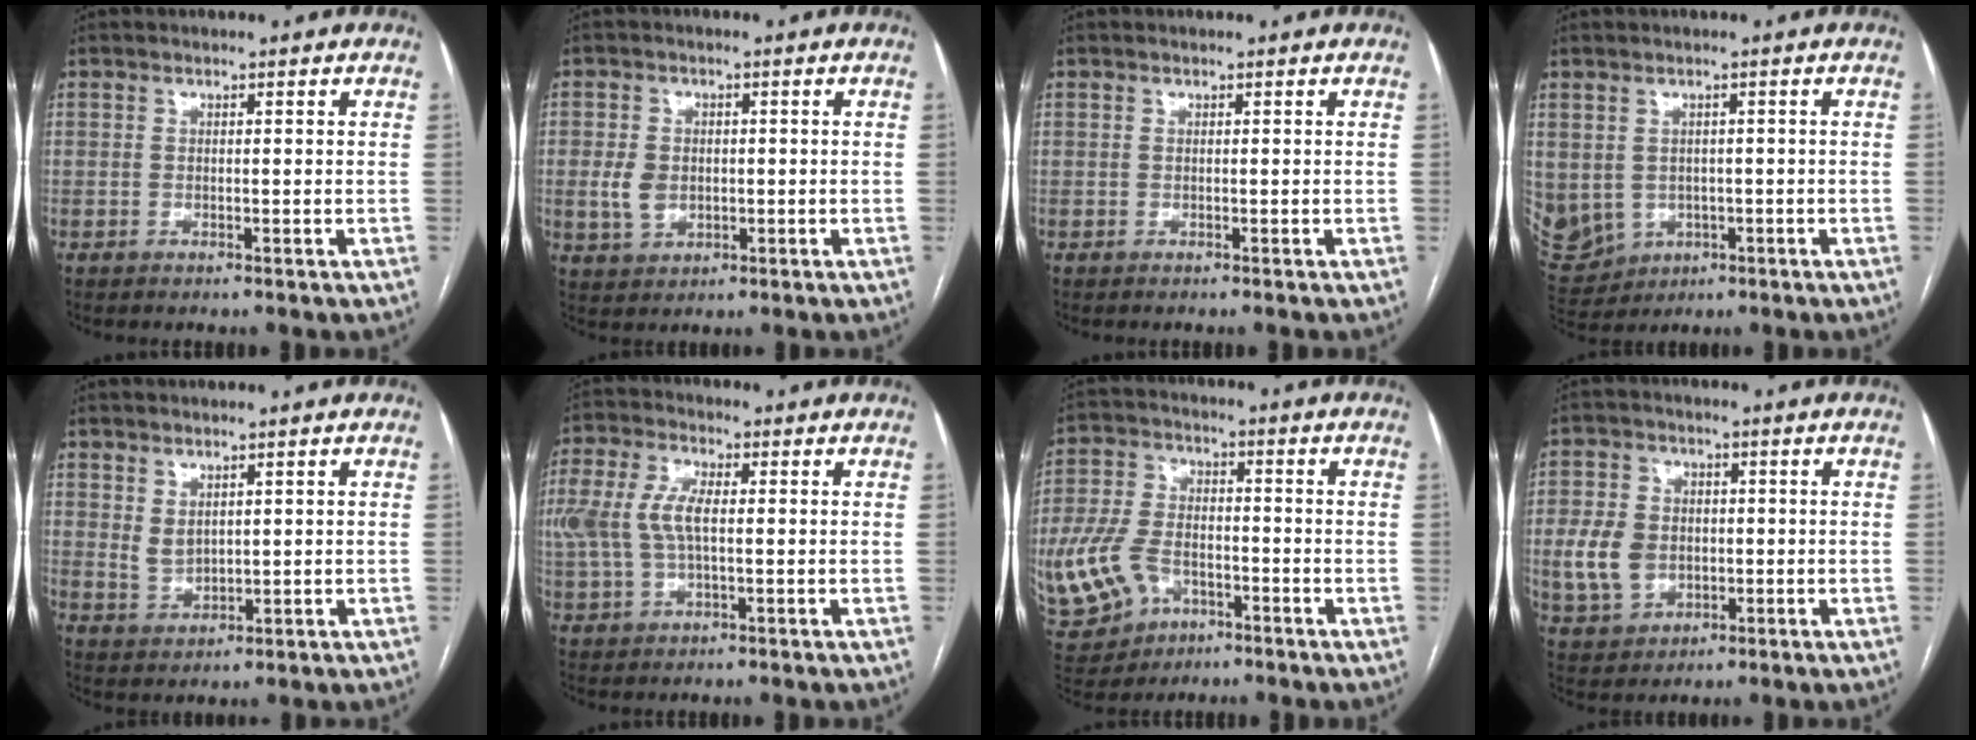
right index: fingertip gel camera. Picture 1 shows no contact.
{"total": 4.7, "force": [-0.2, 3.6, 3.0], "torque": [-0.063, 0.007, 0.006]}
{"total": 0.0}
{"total": 22.0, "force": [-4.5, 19.5, 9.2], "torque": [-0.303, -0.002, -0.038]}
{"total": 2.9, "force": [1.3, 1.8, 1.9], "torque": [-0.041, -0.002, 0.036]}
{"total": 8.8, "force": [0.5, 4.2, 7.7], "torque": [-0.188, 0.017, 0.013]}
{"total": 17.9, "force": [-6.7, 12.9, 10.4], "torque": [-0.292, 0.002, -0.109]}
{"total": 8.8, "force": [-0.7, 7.1, 5.2], "torque": [-0.119, 0.015, -0.002]}